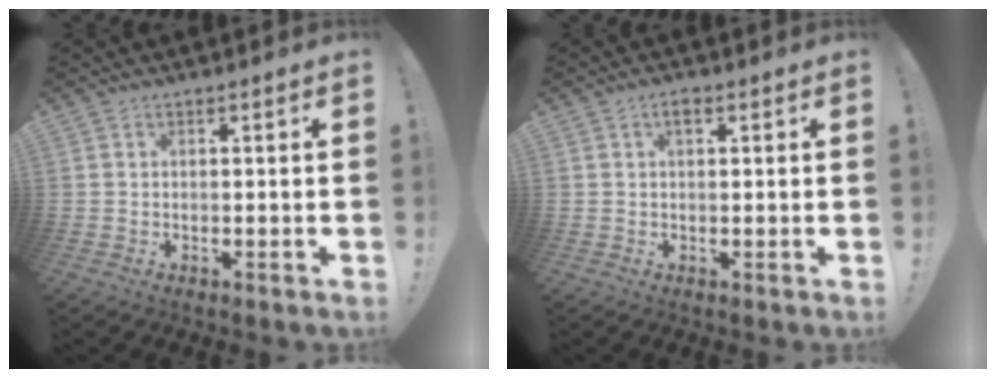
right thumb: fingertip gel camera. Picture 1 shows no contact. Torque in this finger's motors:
{"motor_torque": [-0.11, 0.02, 0.21, 0.31, 0.00]}